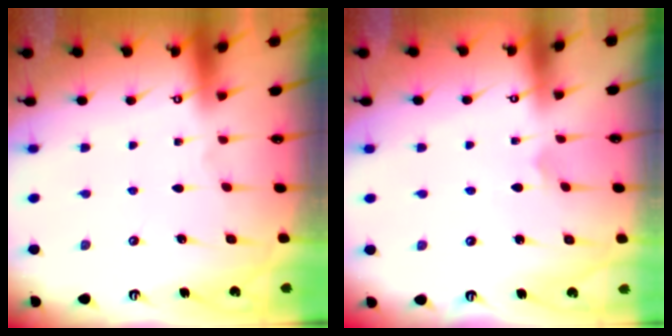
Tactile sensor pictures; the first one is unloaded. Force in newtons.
{"total": 1.9, "press": 1.9, "slide": 0.1}